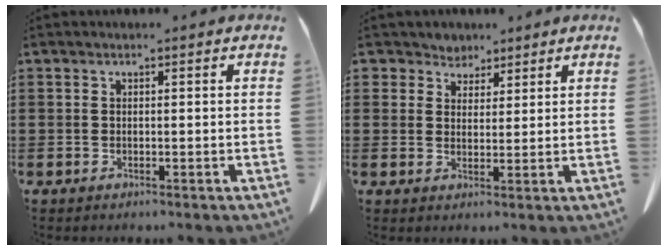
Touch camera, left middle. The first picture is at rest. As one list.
[{"total": 3.3, "force": [2.8, 1.8, -0.2], "torque": [-0.012, -0.001, 0.052]}]